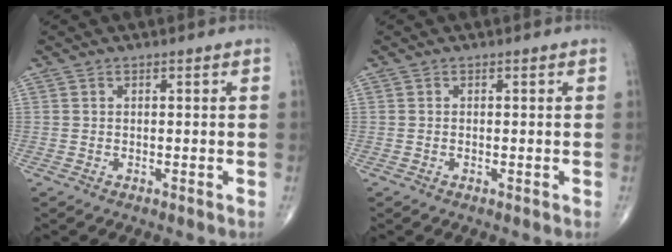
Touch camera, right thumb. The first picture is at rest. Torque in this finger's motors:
{"motor_torque": [-0.43, 0.04, -0.34, -0.26, 0.05]}